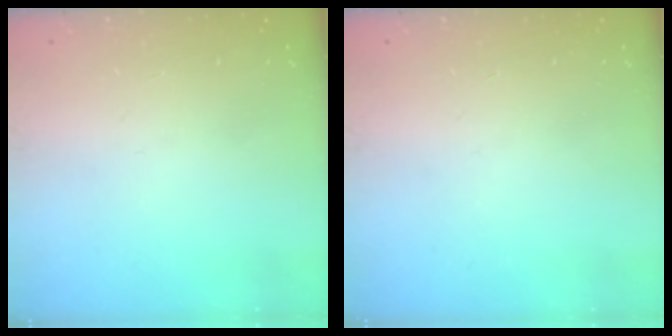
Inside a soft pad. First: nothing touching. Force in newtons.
{"total": 0.0}